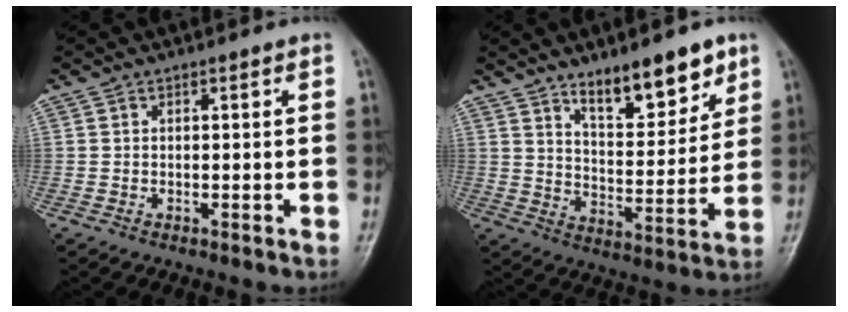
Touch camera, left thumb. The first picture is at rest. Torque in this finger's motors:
{"motor_torque": [0.06, 0.26, -0.24, -0.22, 0.10]}